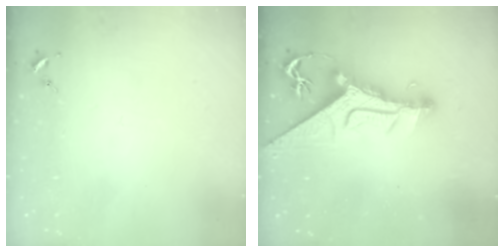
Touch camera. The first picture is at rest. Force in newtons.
{"total": 15.0, "press": 14.9, "slide": 1.5}